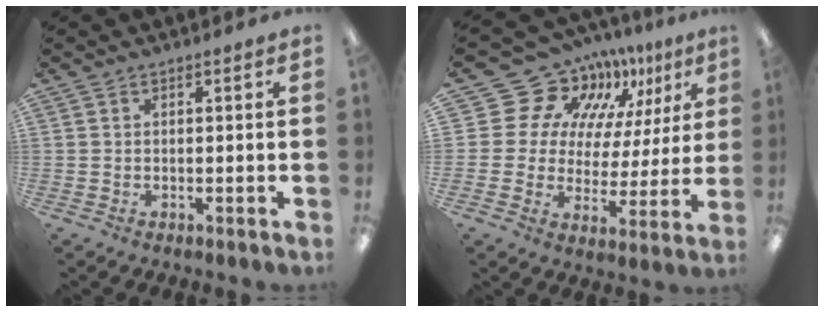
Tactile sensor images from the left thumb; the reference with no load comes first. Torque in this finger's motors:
{"motor_torque": [1.06, 1.22, -0.23, 0.06, -0.06]}